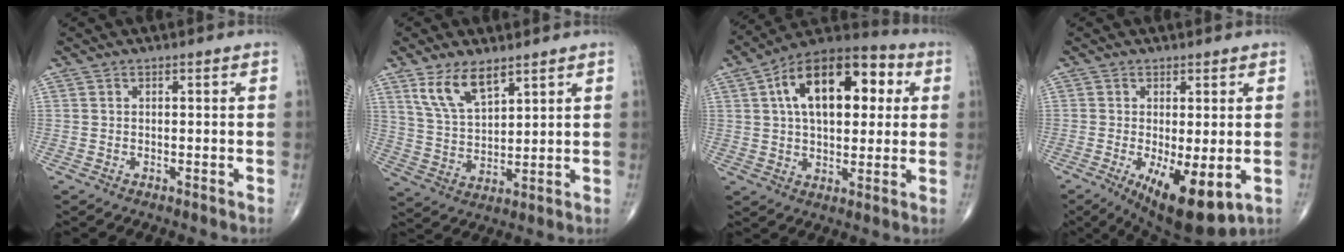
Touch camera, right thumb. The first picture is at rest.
{"total": 8.9, "force": [5.6, 3.8, 5.7], "torque": [-0.099, -0.029, 0.117]}
{"total": 20.4, "force": [5.2, 11.0, 16.3], "torque": [-0.225, 0.021, 0.071]}
{"total": 11.2, "force": [-3.2, 3.9, 10.0], "torque": [-0.153, -0.024, -0.037]}